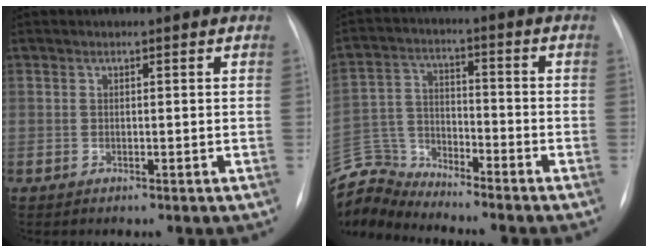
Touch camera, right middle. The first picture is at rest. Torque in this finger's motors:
{"motor_torque": [-0.01, -0.89, 0.02, -0.02]}